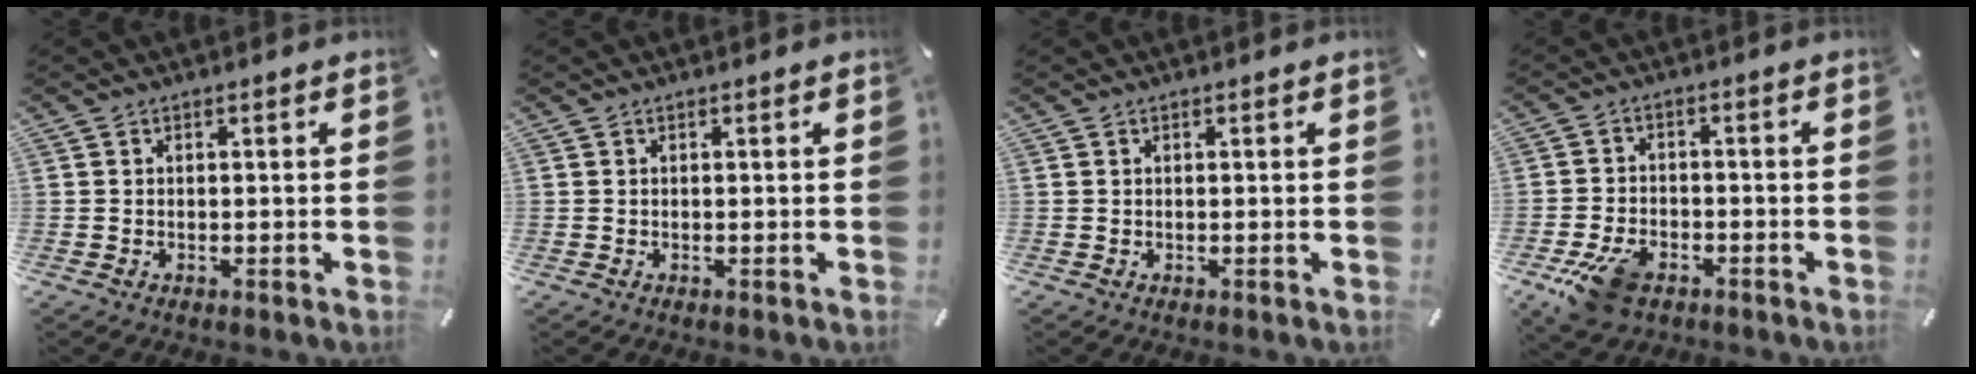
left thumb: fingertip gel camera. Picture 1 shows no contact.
{"total": 0.0}
{"total": 0.0}
{"total": 9.2, "force": [-4.9, 5.6, 5.4], "torque": [-0.114, 0.018, -0.088]}